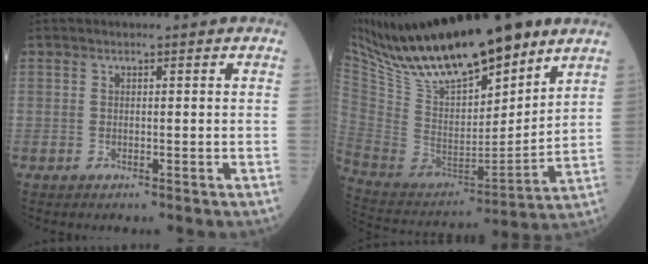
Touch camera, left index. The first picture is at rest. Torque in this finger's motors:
{"motor_torque": [0.98, -1.16, 0.43, 0.21]}